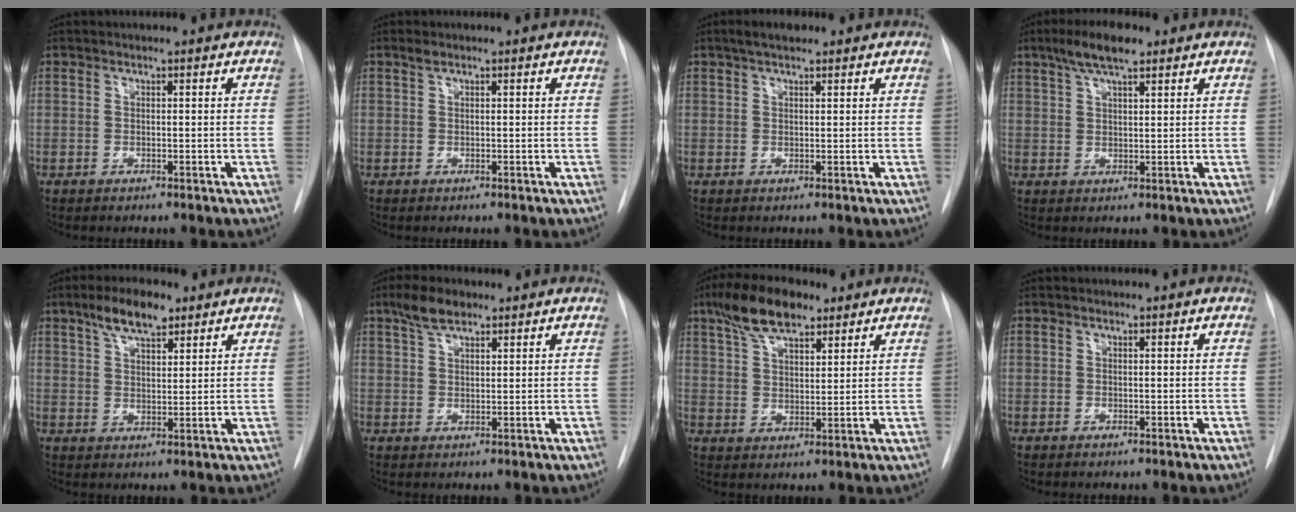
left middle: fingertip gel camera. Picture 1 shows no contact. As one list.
[{"total": 0.7, "force": [0.5, 0.3, 0.4], "torque": [-0.011, 0.008, 0.011]}, {"total": 3.0, "force": [2.1, 1.0, 1.8], "torque": [-0.037, 0.013, 0.035]}, {"total": 6.1, "force": [4.1, 1.4, 4.3], "torque": [-0.090, 0.013, 0.074]}, {"total": 6.9, "force": [4.7, 2.4, 4.4], "torque": [-0.085, 0.011, 0.083]}, {"total": 4.2, "force": [3.0, 1.7, 2.4], "torque": [-0.055, 0.010, 0.058]}, {"total": 8.5, "force": [5.9, 3.3, 5.2], "torque": [-0.105, 0.017, 0.109]}, {"total": 0.0}]